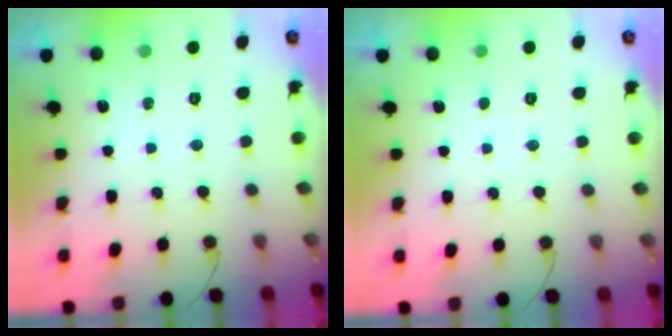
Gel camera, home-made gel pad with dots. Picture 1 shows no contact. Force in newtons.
{"total": 1.7, "press": 1.6, "slide": 0.2}